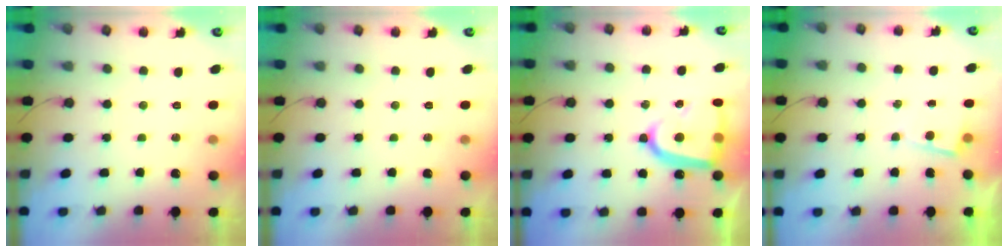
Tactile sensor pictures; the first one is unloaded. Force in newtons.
{"total": 0.0}
{"total": 16.9, "press": 16.8, "slide": 1.5}
{"total": 2.5, "press": 2.4, "slide": 0.4}